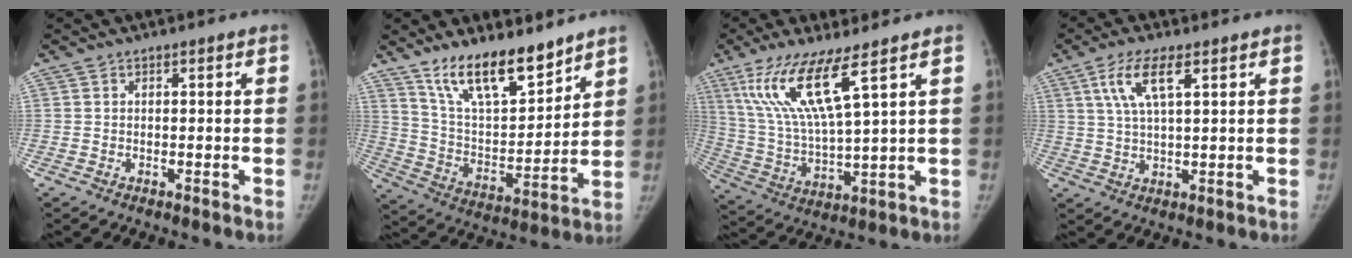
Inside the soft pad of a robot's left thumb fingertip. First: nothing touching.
{"total": 15.8, "force": [12.0, 5.5, 8.8], "torque": [-0.107, -0.081, 0.219]}
{"total": 14.2, "force": [7.7, 2.2, 11.7], "torque": [-0.253, -0.039, 0.161]}
{"total": 7.5, "force": [3.4, 2.3, 6.3], "torque": [-0.130, -0.005, 0.068]}